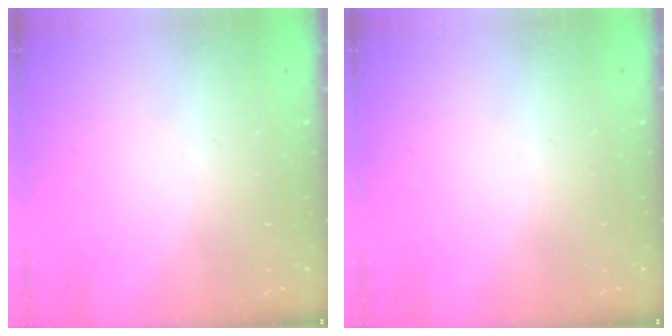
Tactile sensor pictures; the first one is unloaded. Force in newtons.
{"total": 0.0}